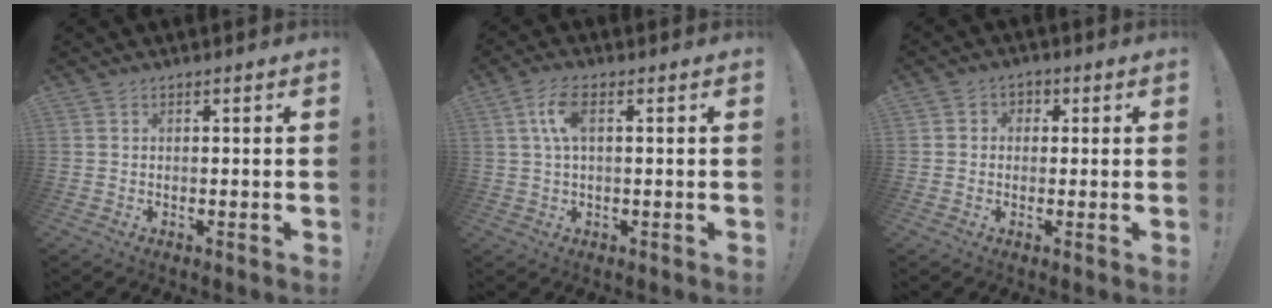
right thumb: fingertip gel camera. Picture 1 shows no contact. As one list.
[{"total": 6.7, "force": [1.5, 2.8, 5.9], "torque": [-0.120, 0.003, 0.028]}, {"total": 3.2, "force": [-0.8, 2.9, 1.0], "torque": [-0.012, 0.010, -0.014]}]